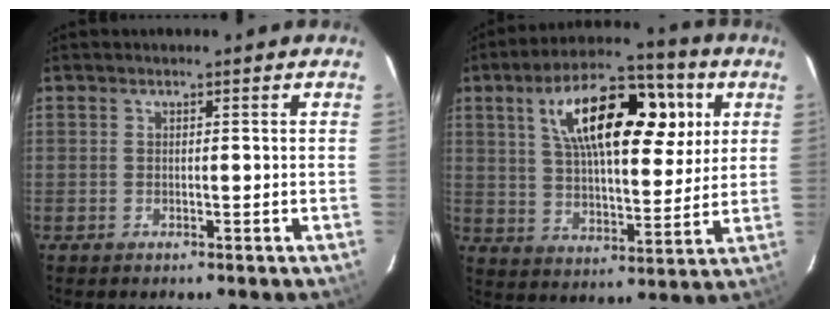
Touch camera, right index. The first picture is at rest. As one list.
[{"total": 20.2, "force": [7.5, 9.0, 16.5], "torque": [-0.293, 0.035, 0.119]}]